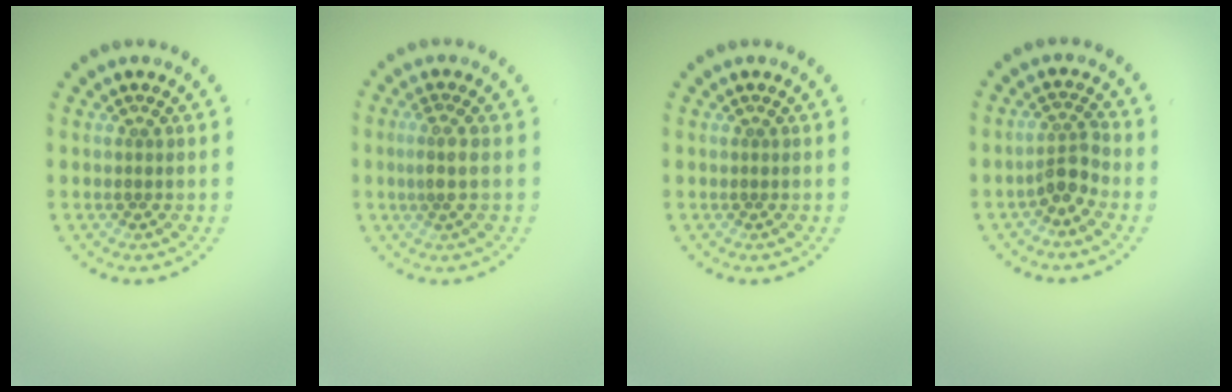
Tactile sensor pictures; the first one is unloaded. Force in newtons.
{"total": 1.6, "press": 1.1, "slide": 1.1}
{"total": 0.0}
{"total": 2.4, "press": 1.8, "slide": 1.5}